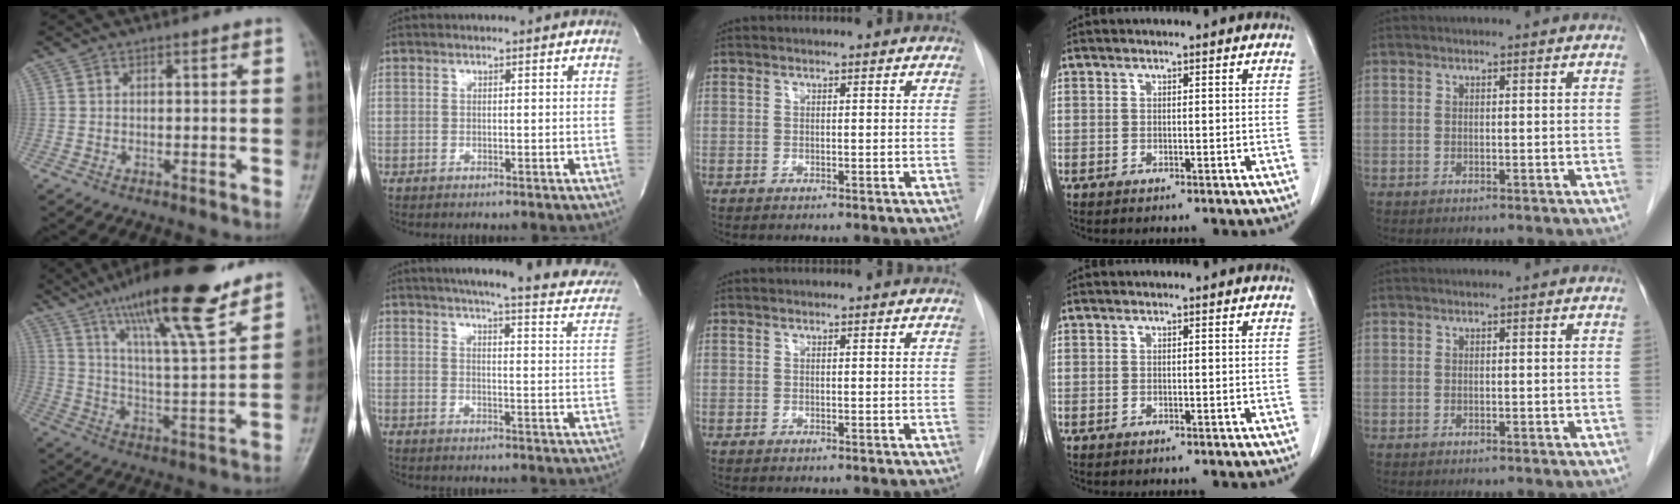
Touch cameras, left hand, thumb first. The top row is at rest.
{"thumb": {"total": 20.6, "force": [14.3, 3.5, 14.4], "torque": [-0.219, -0.061, 0.240]}, "index": {"total": 23.1, "force": [19.2, 3.1, 12.4], "torque": [-0.165, -0.025, 0.215]}}